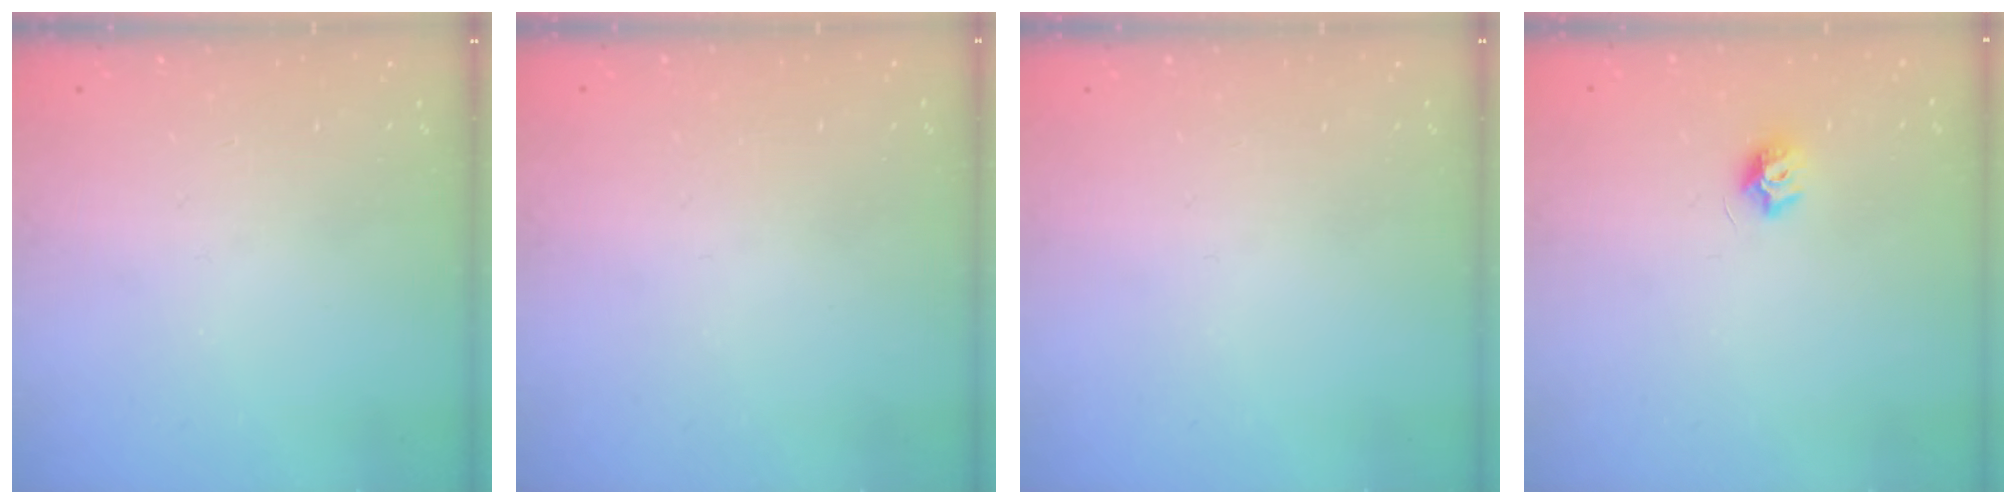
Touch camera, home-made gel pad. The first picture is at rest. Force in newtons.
{"total": 0.7, "press": 0.7, "slide": 0.3}
{"total": 0.0}
{"total": 6.8, "press": 6.8, "slide": 0.5}